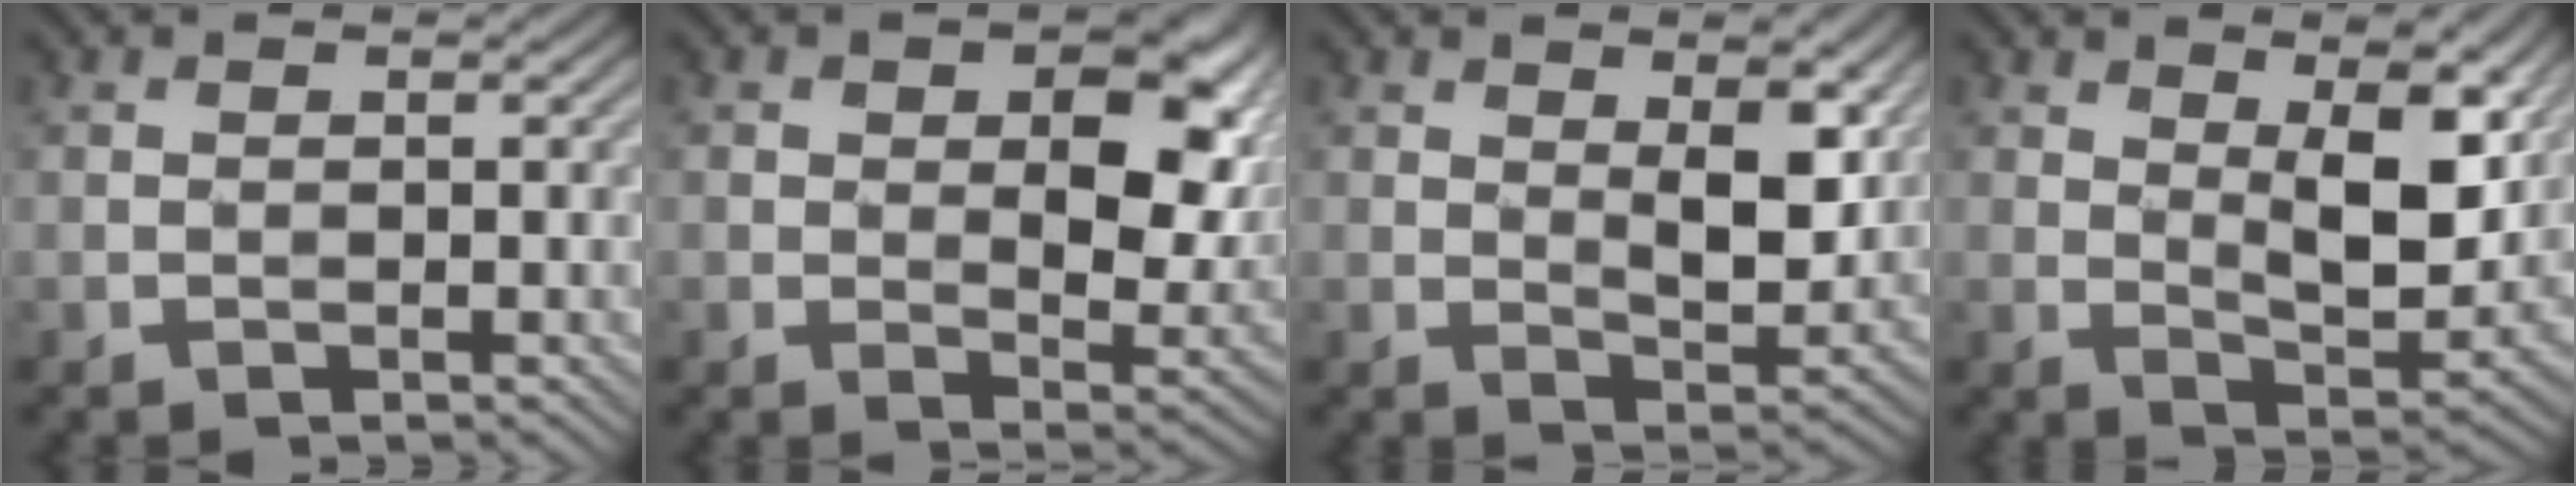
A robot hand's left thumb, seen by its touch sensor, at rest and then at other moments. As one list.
[{"total": 10.9, "force": [1.8, 6.3, 8.7], "torque": [-0.134, -0.011, 0.032]}, {"total": 6.6, "force": [2.5, 3.0, 5.4], "torque": [-0.094, -0.006, 0.045]}, {"total": 10.5, "force": [4.5, 4.3, 8.4], "torque": [-0.150, -0.009, 0.071]}]